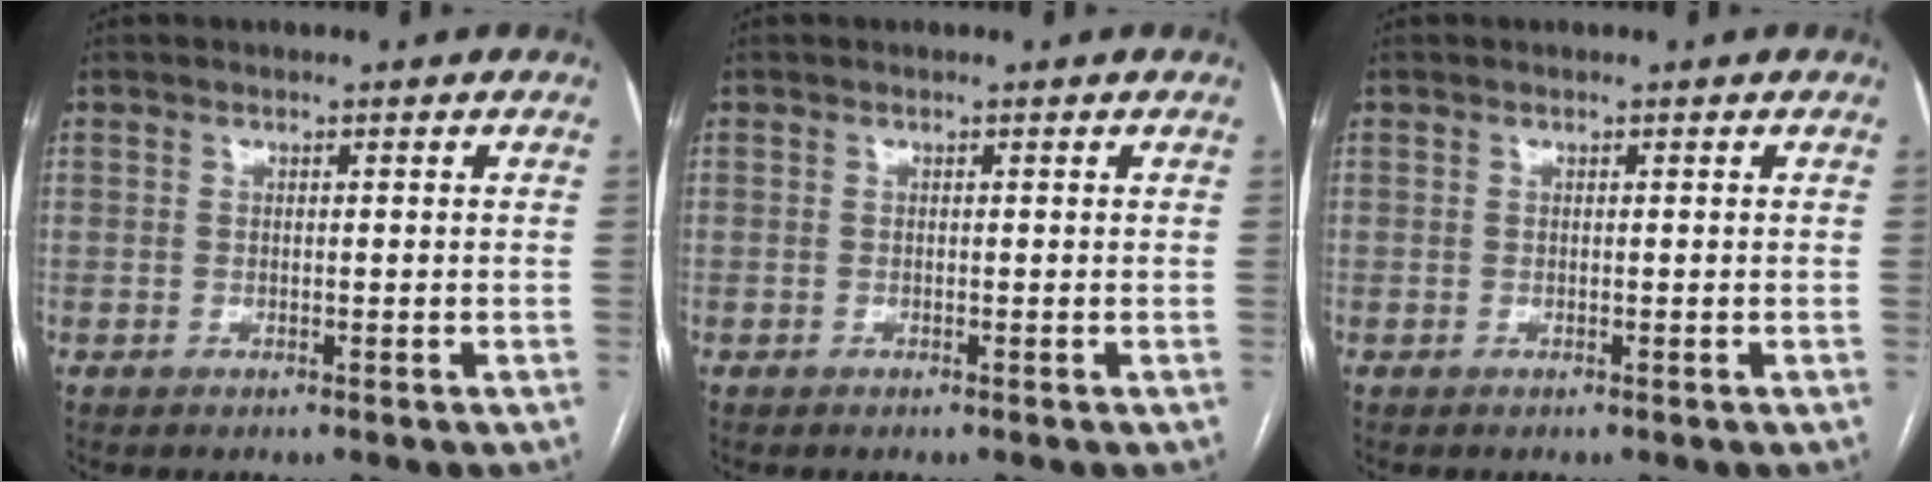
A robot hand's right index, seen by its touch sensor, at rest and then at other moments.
{"total": 0.0}
{"total": 0.0}